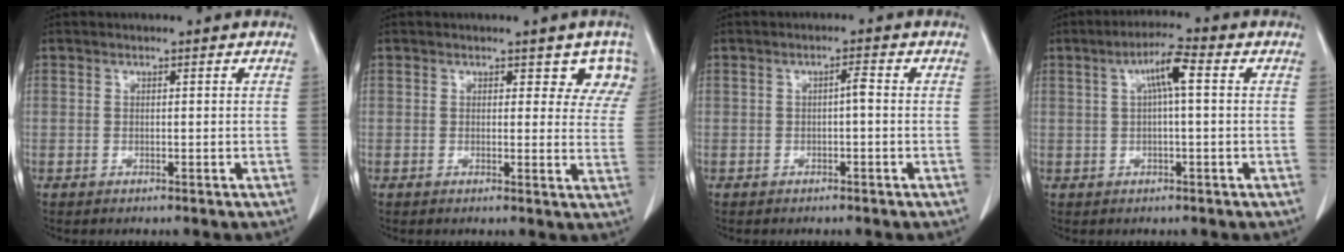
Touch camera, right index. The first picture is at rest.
{"total": 5.2, "force": [3.9, 2.8, 2.0], "torque": [0.006, -0.010, 0.024]}
{"total": 1.4, "force": [-0.1, 0.2, 1.4], "torque": [-0.021, 0.005, -0.002]}
{"total": 5.1, "force": [1.2, 0.5, 5.0], "torque": [-0.091, 0.014, 0.019]}